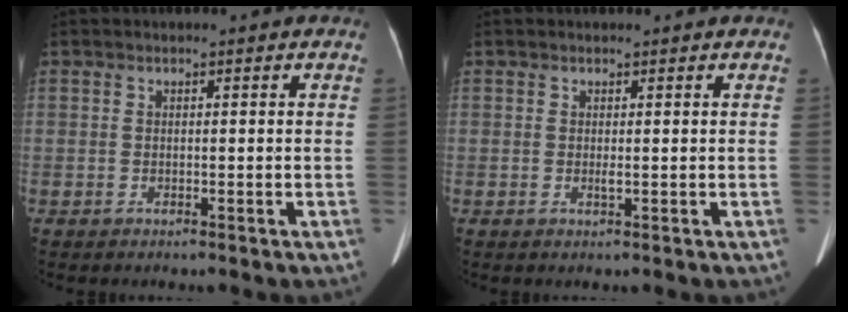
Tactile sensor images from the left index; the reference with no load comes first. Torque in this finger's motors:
{"motor_torque": [0.19, 0.18, 0.00, 0.00]}